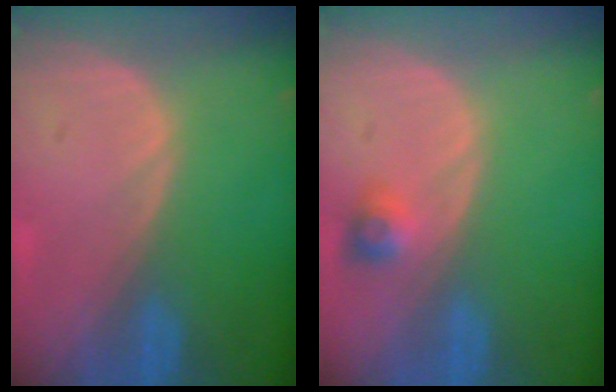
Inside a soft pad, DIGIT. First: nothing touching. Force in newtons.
{"total": 2.6, "press": 2.4, "slide": 1.0}